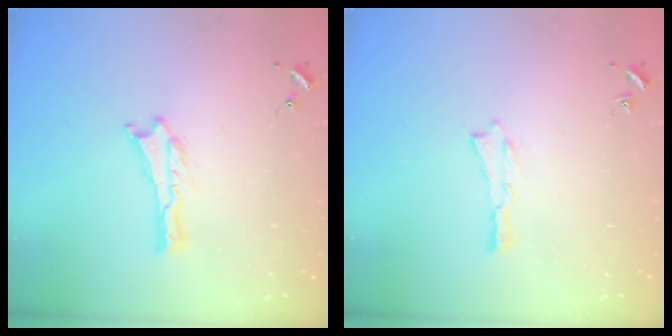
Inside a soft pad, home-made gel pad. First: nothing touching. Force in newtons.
{"total": 0.0}